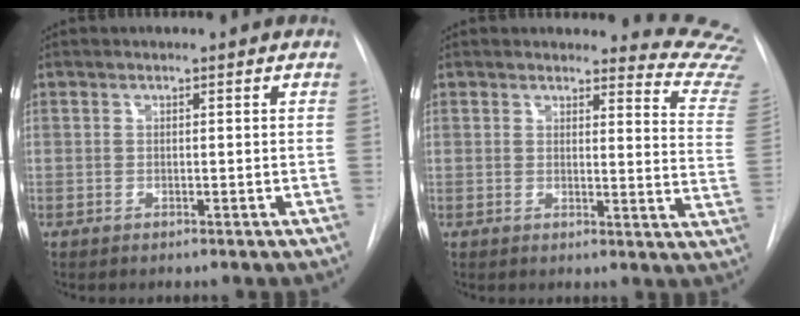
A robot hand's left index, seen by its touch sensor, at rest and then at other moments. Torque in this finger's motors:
{"motor_torque": [0.87, -1.27, 0.02, -0.01]}